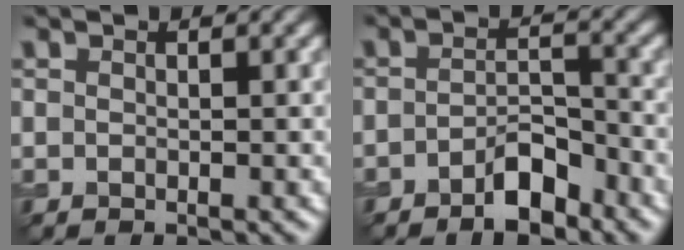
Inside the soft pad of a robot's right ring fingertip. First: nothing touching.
{"total": 3.6, "force": [-2.5, 1.3, 2.3], "torque": [-0.034, 0.010, -0.046]}